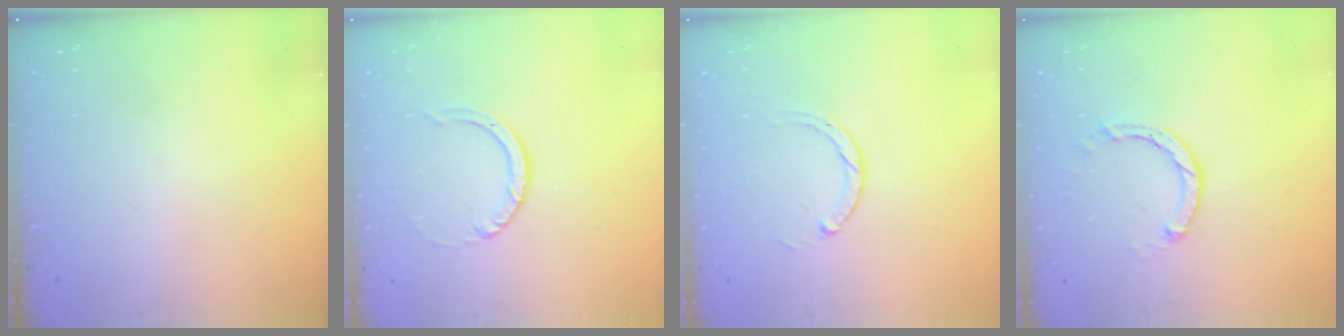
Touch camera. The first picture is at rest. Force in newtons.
{"total": 3.2, "press": 3.2, "slide": 0.3}
{"total": 2.3, "press": 2.3, "slide": 0.3}
{"total": 3.0, "press": 3.0, "slide": 0.4}